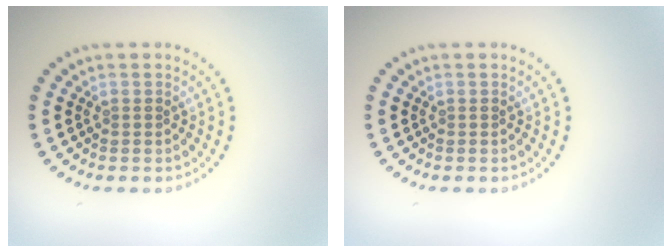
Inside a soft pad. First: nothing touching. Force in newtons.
{"total": 0.0}